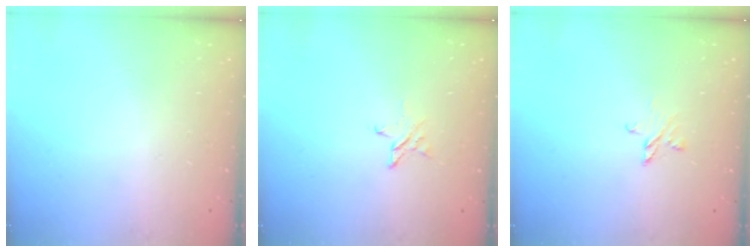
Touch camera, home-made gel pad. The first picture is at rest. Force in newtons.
{"total": 4.0, "press": 3.9, "slide": 0.3}
{"total": 3.4, "press": 3.3, "slide": 0.3}